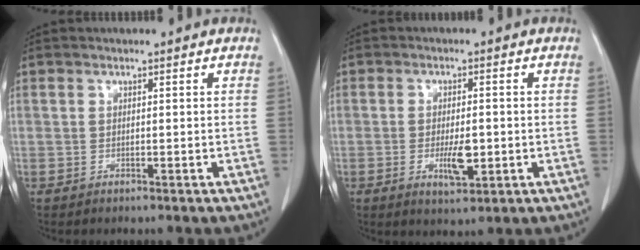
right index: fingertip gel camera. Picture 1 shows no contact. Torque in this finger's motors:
{"motor_torque": [0.22, -0.02, 0.00, 0.05]}